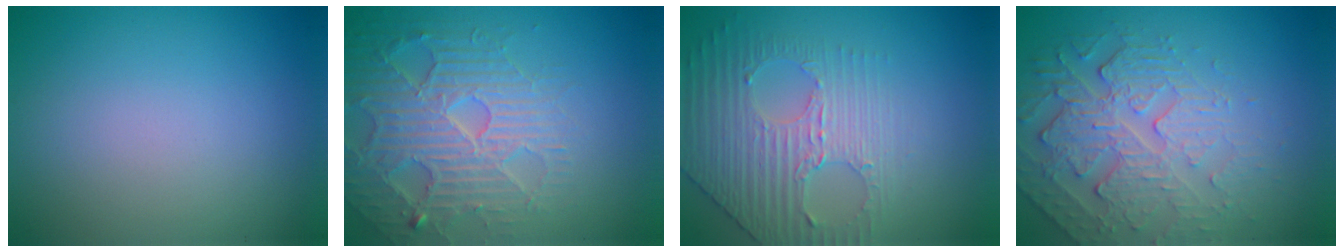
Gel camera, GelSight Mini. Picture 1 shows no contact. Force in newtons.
{"total": 4.9, "press": 4.8, "slide": 1.0}
{"total": 3.8, "press": 3.6, "slide": 1.3}
{"total": 4.5, "press": 4.1, "slide": 1.8}